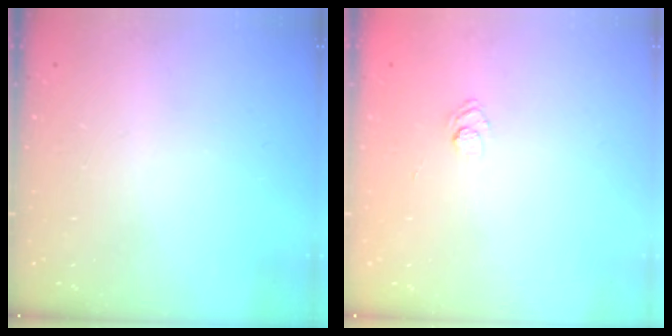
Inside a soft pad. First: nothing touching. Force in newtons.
{"total": 3.3, "press": 3.1, "slide": 1.1}